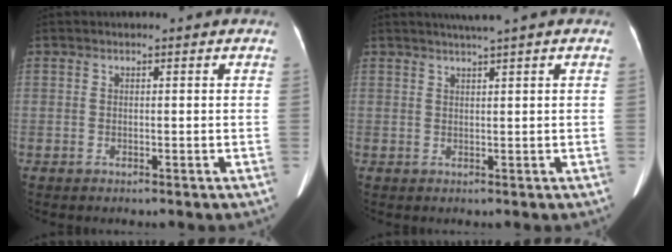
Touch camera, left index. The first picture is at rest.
{"total": 2.6, "force": [2.0, -0.8, 1.5], "torque": [-0.024, 0.006, 0.038]}